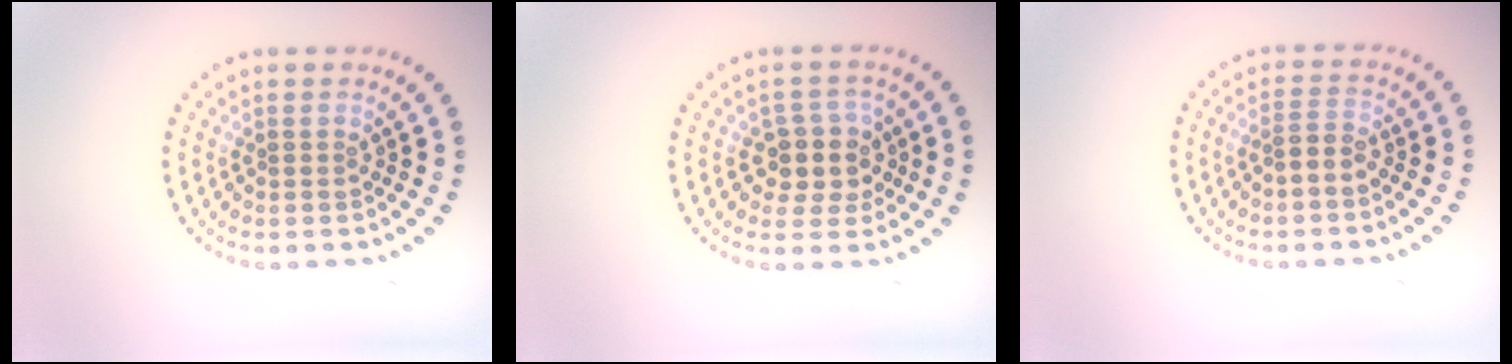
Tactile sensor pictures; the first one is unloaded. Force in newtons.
{"total": 3.2, "press": 2.8, "slide": 1.5}
{"total": 1.6, "press": 1.3, "slide": 0.8}